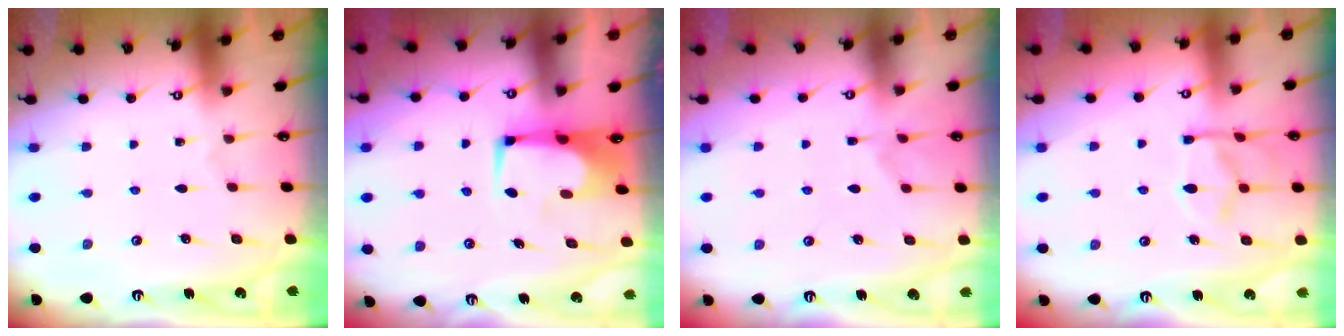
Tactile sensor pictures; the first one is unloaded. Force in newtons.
{"total": 0.0}
{"total": 1.3, "press": 0.5, "slide": 1.2}
{"total": 12.2, "press": 12.1, "slide": 1.3}